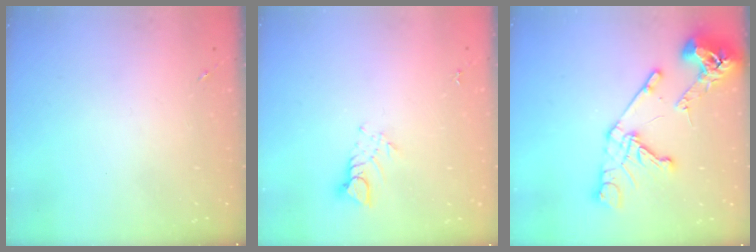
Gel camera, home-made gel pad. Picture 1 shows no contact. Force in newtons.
{"total": 5.1, "press": 5.0, "slide": 0.3}
{"total": 17.0, "press": 16.9, "slide": 1.9}